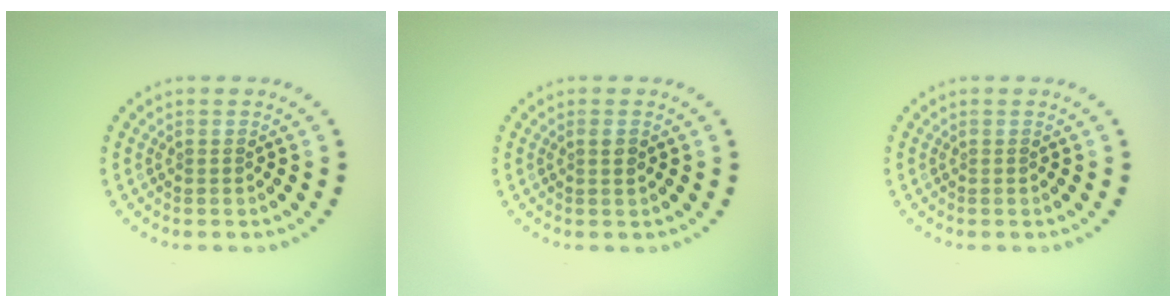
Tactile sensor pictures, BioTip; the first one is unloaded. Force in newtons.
{"total": 1.0, "press": 0.9, "slide": 0.4}
{"total": 0.0}